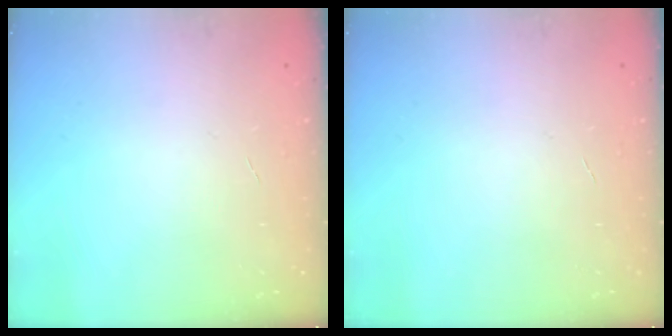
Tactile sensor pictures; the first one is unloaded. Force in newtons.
{"total": 0.0}